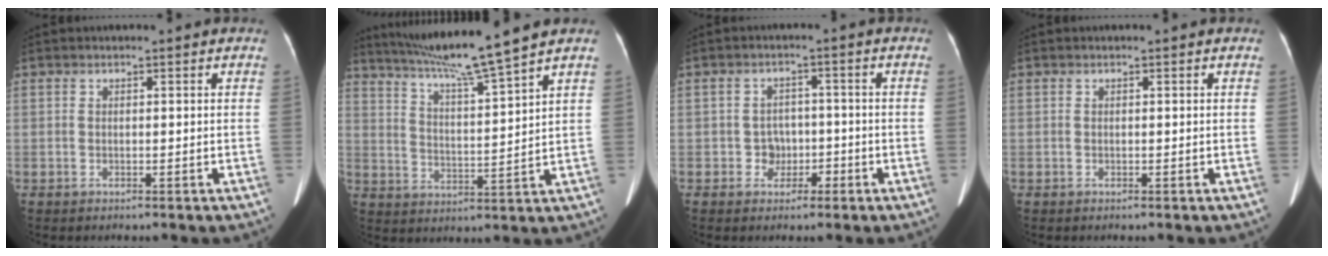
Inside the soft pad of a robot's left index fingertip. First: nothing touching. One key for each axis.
{"total": 11.6, "fx": 9.9, "fy": -2.3, "fz": 5.7, "tx": -0.099, "ty": -0.006, "tz": 0.169}
{"total": 3.0, "fx": -1.2, "fy": 2.7, "fz": 0.8, "tx": -0.009, "ty": 0.010, "tz": -0.018}
{"total": 0.0}